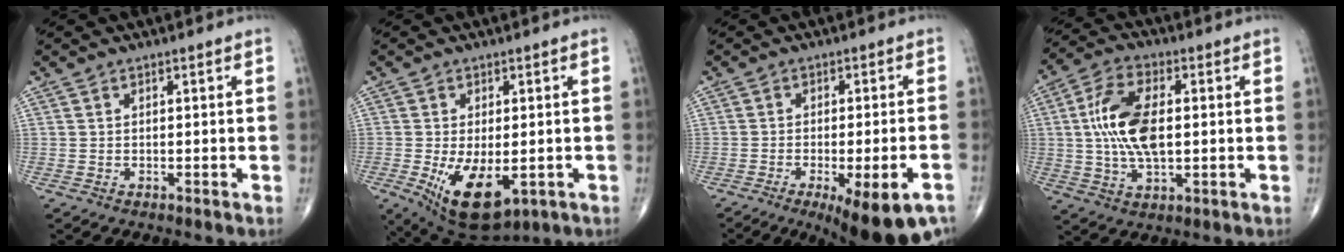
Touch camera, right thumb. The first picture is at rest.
{"total": 11.9, "force": [-3.3, 6.1, 9.7], "torque": [-0.160, -0.017, -0.036]}
{"total": 14.9, "force": [-8.5, 4.1, 11.4], "torque": [-0.126, 0.018, -0.117]}
{"total": 13.0, "force": [0.9, 6.4, 11.3], "torque": [-0.224, 0.008, 0.017]}